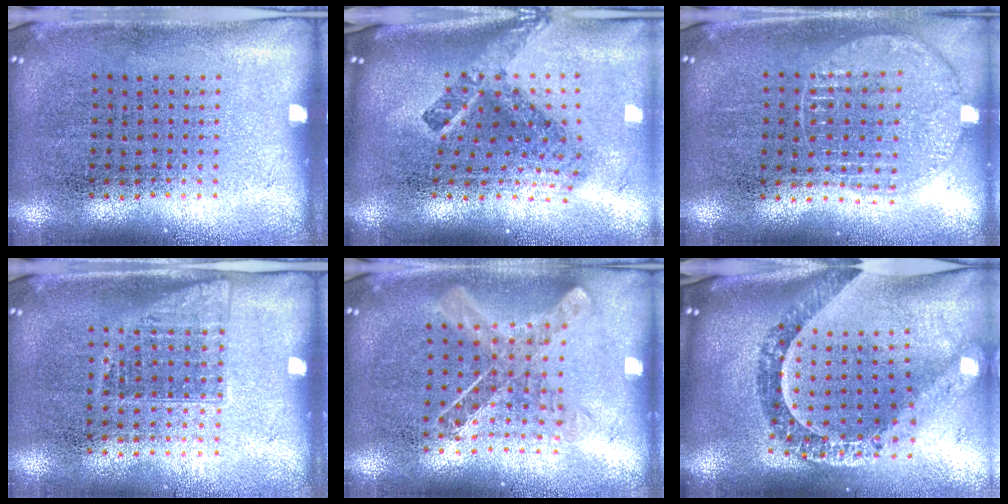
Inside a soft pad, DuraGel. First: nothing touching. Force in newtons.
{"total": 2.6, "press": 1.6, "slide": 2.1}
{"total": 1.1, "press": 1.1, "slide": 0.1}
{"total": 1.1, "press": 0.9, "slide": 0.6}
{"total": 0.7, "press": 0.7, "slide": 0.1}
{"total": 2.0, "press": 1.8, "slide": 0.9}